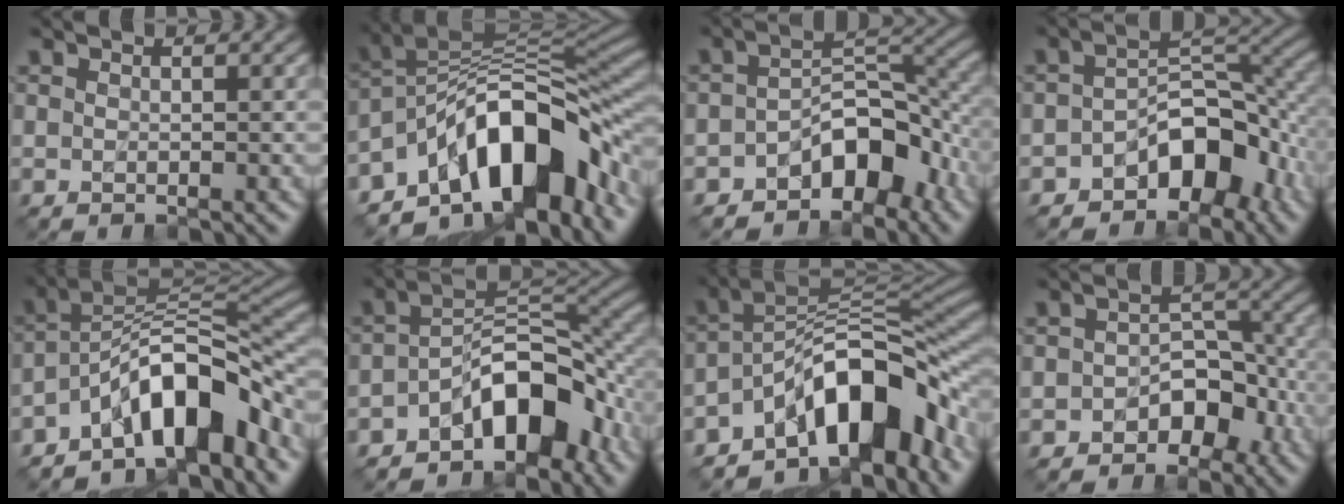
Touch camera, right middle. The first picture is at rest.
{"total": 12.3, "force": [-6.3, 5.8, 8.9], "torque": [-0.112, 0.016, -0.122]}
{"total": 6.8, "force": [-3.9, 3.7, 4.2], "torque": [-0.042, 0.005, -0.073]}
{"total": 7.6, "force": [-4.1, 4.2, 4.8], "torque": [-0.048, 0.005, -0.073]}
{"total": 9.1, "force": [-5.2, 3.2, 6.7], "torque": [-0.085, 0.017, -0.102]}
{"total": 8.6, "force": [-4.6, 4.1, 6.0], "torque": [-0.067, 0.013, -0.086]}
{"total": 11.0, "force": [-6.1, 4.6, 7.9], "torque": [-0.097, 0.018, -0.117]}
{"total": 4.4, "force": [-2.2, 2.9, 2.5], "torque": [-0.018, 0.006, -0.036]}